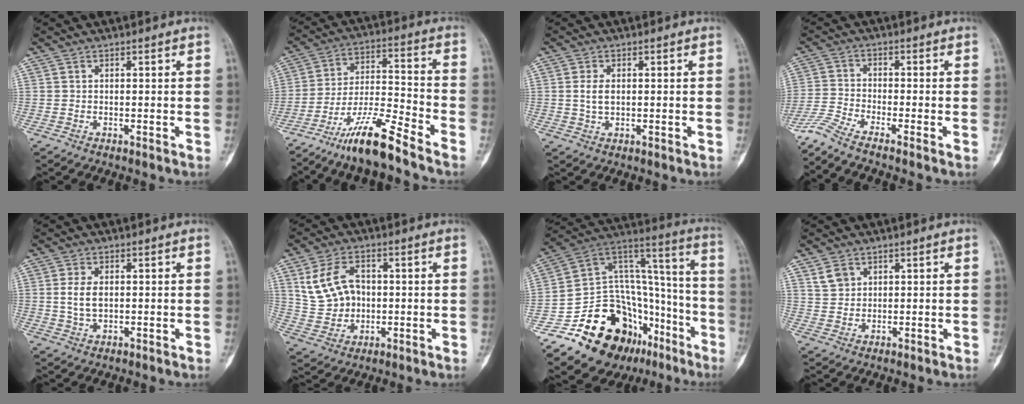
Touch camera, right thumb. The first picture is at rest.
{"total": 13.4, "force": [-10.2, 0.9, 8.6], "torque": [-0.169, 0.062, -0.188]}
{"total": 3.2, "force": [0.3, 2.0, 2.5], "torque": [-0.051, 0.002, 0.006]}
{"total": 5.8, "force": [-4.9, -1.2, 2.8], "torque": [-0.084, -0.001, -0.112]}
{"total": 4.6, "force": [0.4, 2.9, 3.6], "torque": [-0.074, 0.000, 0.010]}
{"total": 10.1, "force": [2.0, 7.7, 6.2], "torque": [-0.099, 0.005, 0.045]}
{"total": 26.8, "force": [-15.1, 16.6, 14.7], "torque": [-0.186, 0.130, -0.239]}
{"total": 3.5, "force": [1.9, 2.6, 1.2], "torque": [-0.011, -0.009, 0.043]}